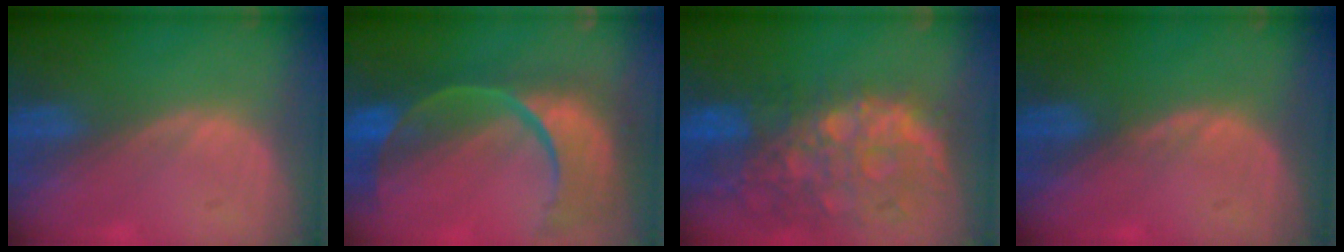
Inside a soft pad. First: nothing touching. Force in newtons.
{"total": 13.1, "press": 10.6, "slide": 7.7}
{"total": 13.2, "press": 10.8, "slide": 7.6}
{"total": 0.7, "press": 0.7, "slide": 0.2}